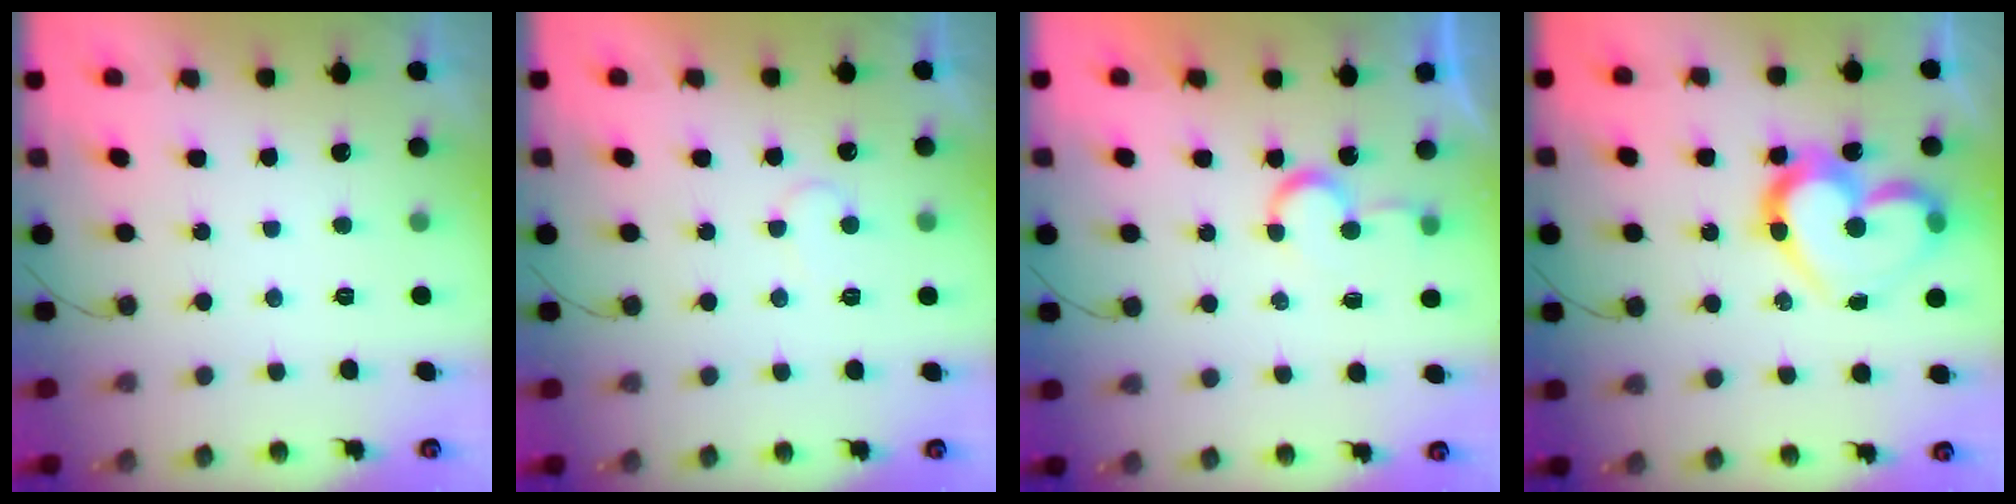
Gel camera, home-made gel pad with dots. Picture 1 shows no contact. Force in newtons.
{"total": 6.1, "press": 6.1, "slide": 0.4}
{"total": 5.7, "press": 5.7, "slide": 0.4}
{"total": 16.6, "press": 16.4, "slide": 2.1}